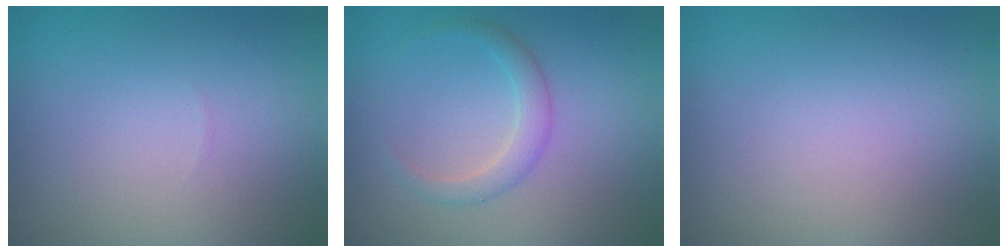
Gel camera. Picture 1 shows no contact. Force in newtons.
{"total": 2.0, "press": 2.0, "slide": 0.0}
{"total": 0.0}